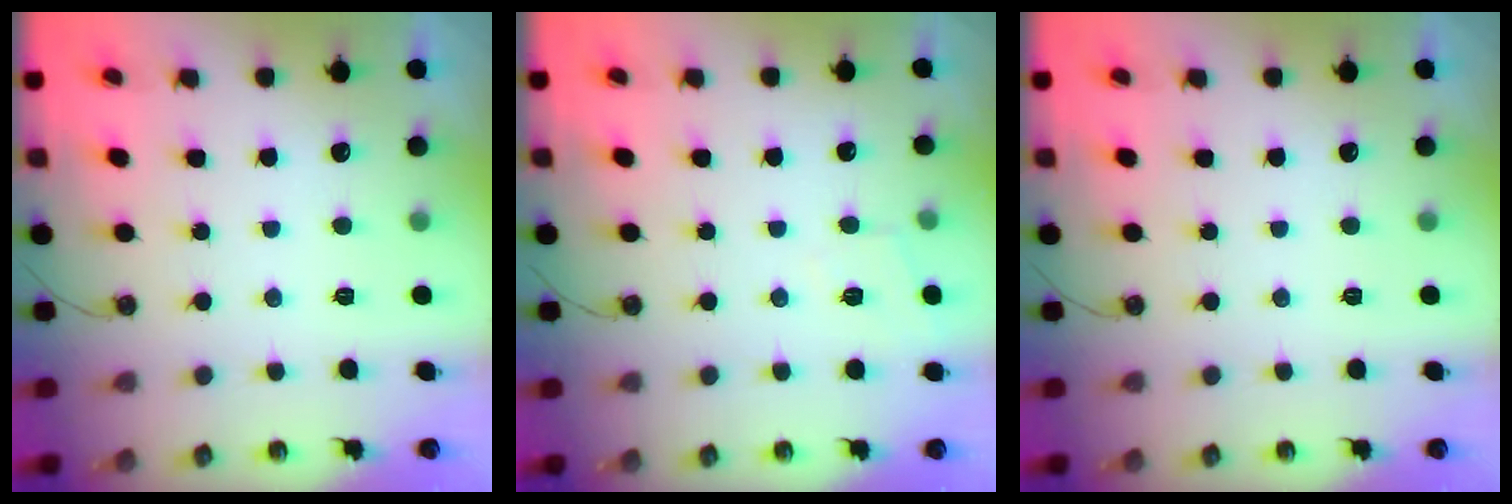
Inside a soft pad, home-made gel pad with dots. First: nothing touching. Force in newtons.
{"total": 4.9, "press": 4.8, "slide": 0.8}
{"total": 0.0}